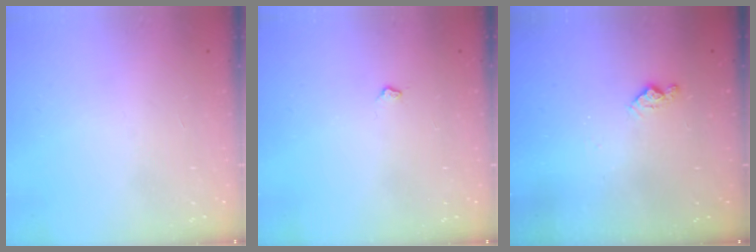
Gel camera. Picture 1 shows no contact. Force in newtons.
{"total": 3.1, "press": 3.0, "slide": 0.5}
{"total": 5.7, "press": 5.7, "slide": 0.8}